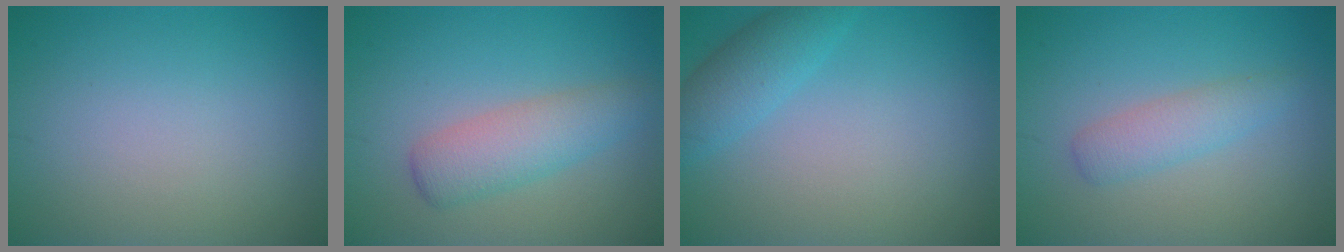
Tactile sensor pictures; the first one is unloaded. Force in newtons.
{"total": 3.7, "press": 3.7, "slide": 0.1}
{"total": 3.0, "press": 3.0, "slide": 0.2}
{"total": 2.4, "press": 2.4, "slide": 0.0}